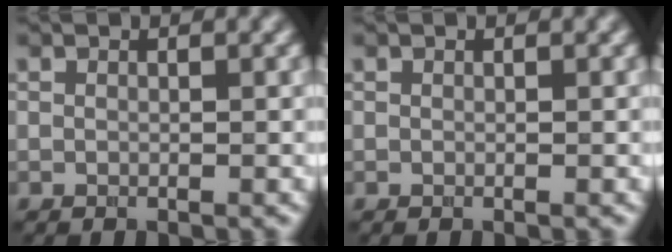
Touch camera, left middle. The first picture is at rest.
{"total": 0.0}